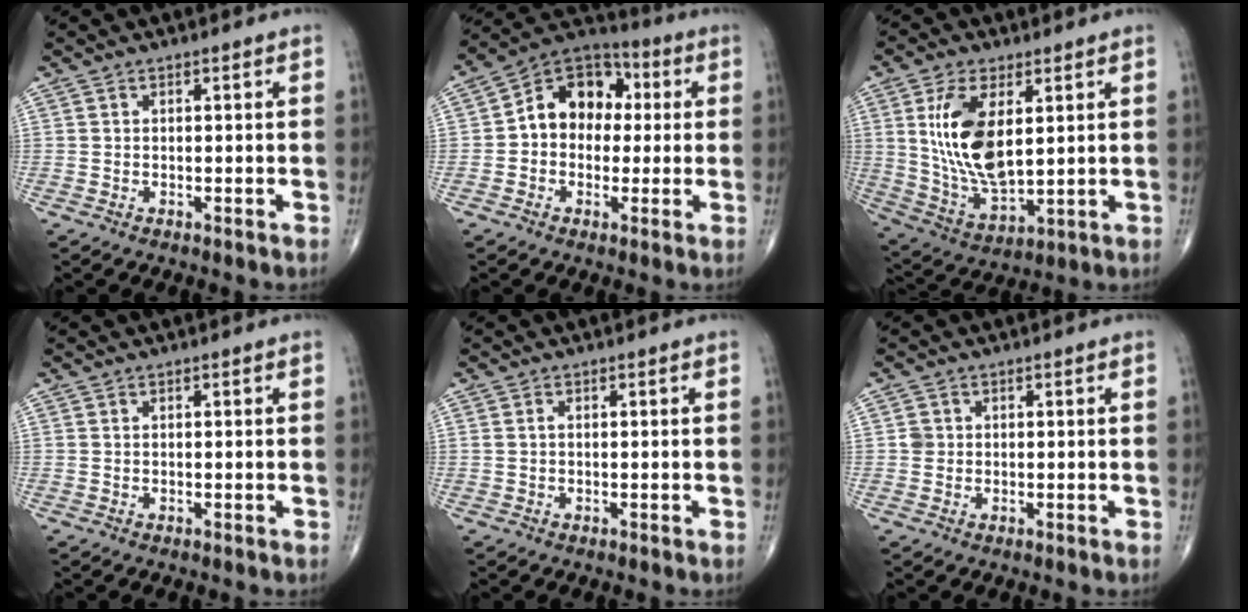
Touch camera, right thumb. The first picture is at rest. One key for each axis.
{"total": 12.6, "fx": 1.1, "fy": 9.8, "fz": 7.9, "tx": -0.084, "ty": 0.032, "tz": 0.002}
{"total": 14.8, "fx": 3.5, "fy": 7.2, "fz": 12.5, "tx": -0.237, "ty": -0.024, "tz": 0.079}
{"total": 0.0}
{"total": 0.6, "fx": 0.0, "fy": 0.3, "fz": 0.5, "tx": -0.010, "ty": 0.000, "tz": 0.001}
{"total": 1.5, "fx": 0.1, "fy": 1.4, "fz": 0.3, "tx": 0.002, "ty": 0.003, "tz": 0.002}